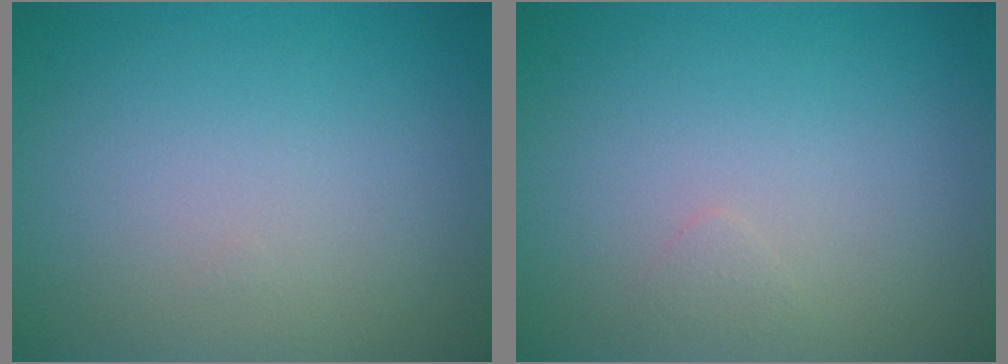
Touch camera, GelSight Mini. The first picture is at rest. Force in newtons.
{"total": 0.6, "press": 0.6, "slide": 0.0}